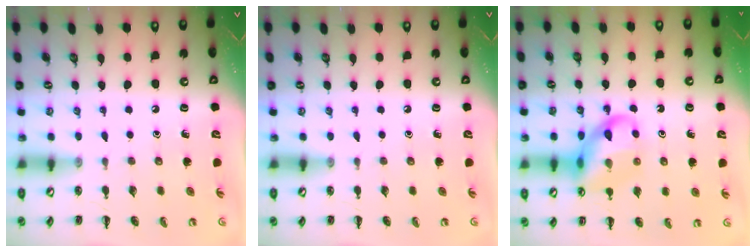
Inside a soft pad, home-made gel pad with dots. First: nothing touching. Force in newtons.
{"total": 0.0}
{"total": 13.5, "press": 13.4, "slide": 1.8}